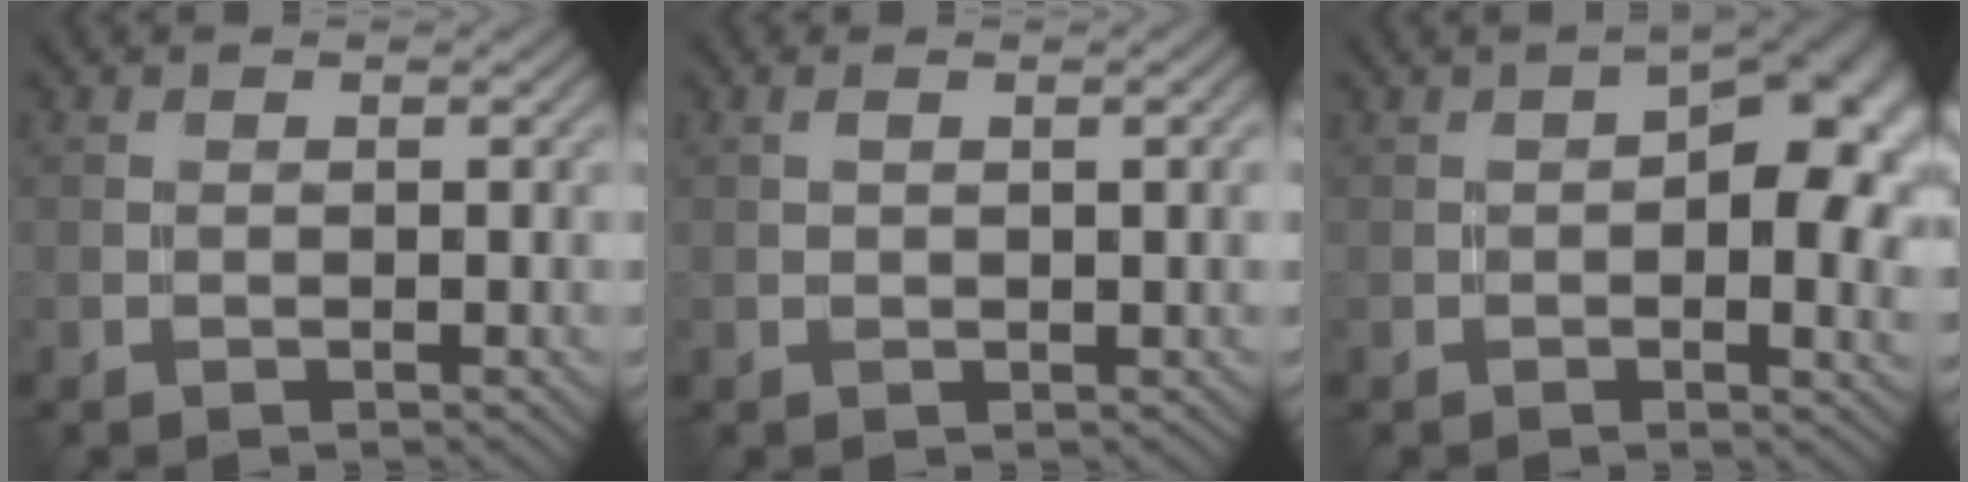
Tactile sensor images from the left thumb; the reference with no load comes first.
{"total": 1.5, "force": [0.3, 0.4, 1.4], "torque": [-0.017, 0.002, 0.008]}
{"total": 10.4, "force": [0.7, 4.5, 9.4], "torque": [-0.116, 0.007, 0.015]}